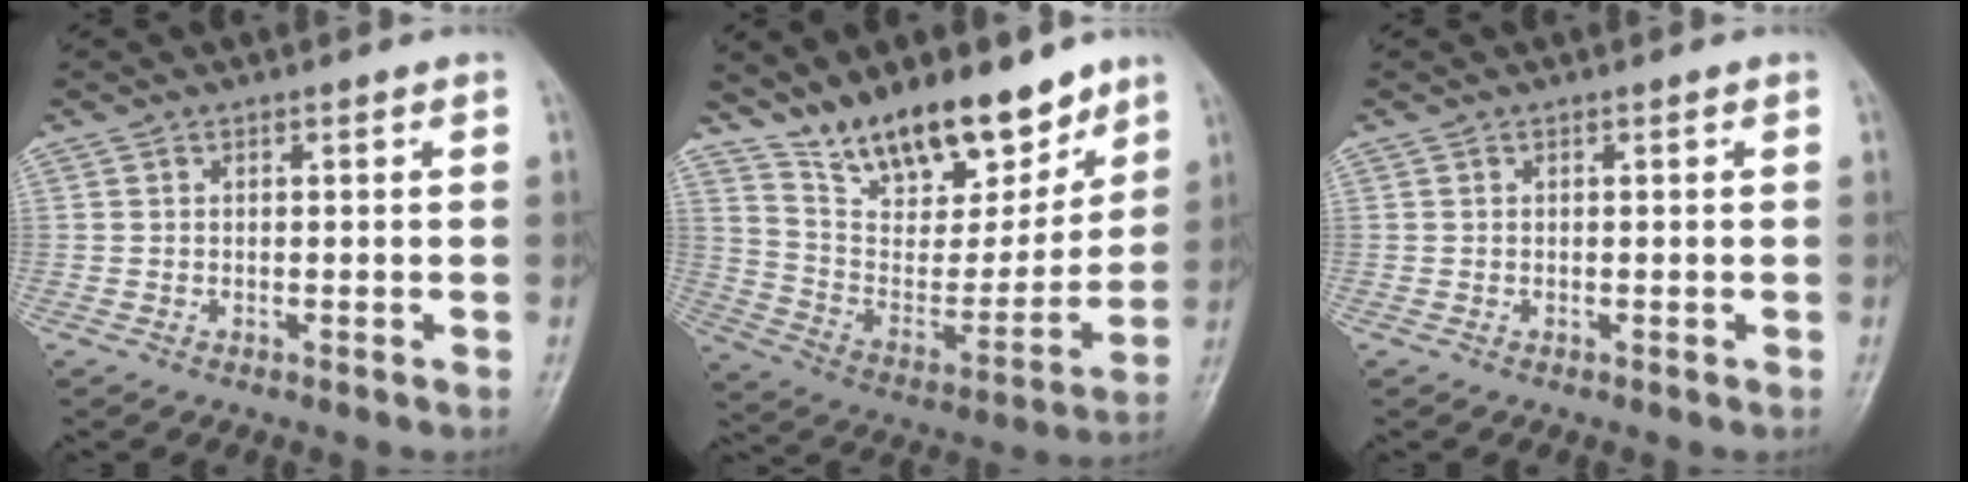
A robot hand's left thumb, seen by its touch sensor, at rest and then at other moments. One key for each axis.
{"total": 20.5, "fx": 15.0, "fy": 8.4, "fz": 11.0, "tx": -0.130, "ty": -0.083, "tz": 0.262}
{"total": 0.0}